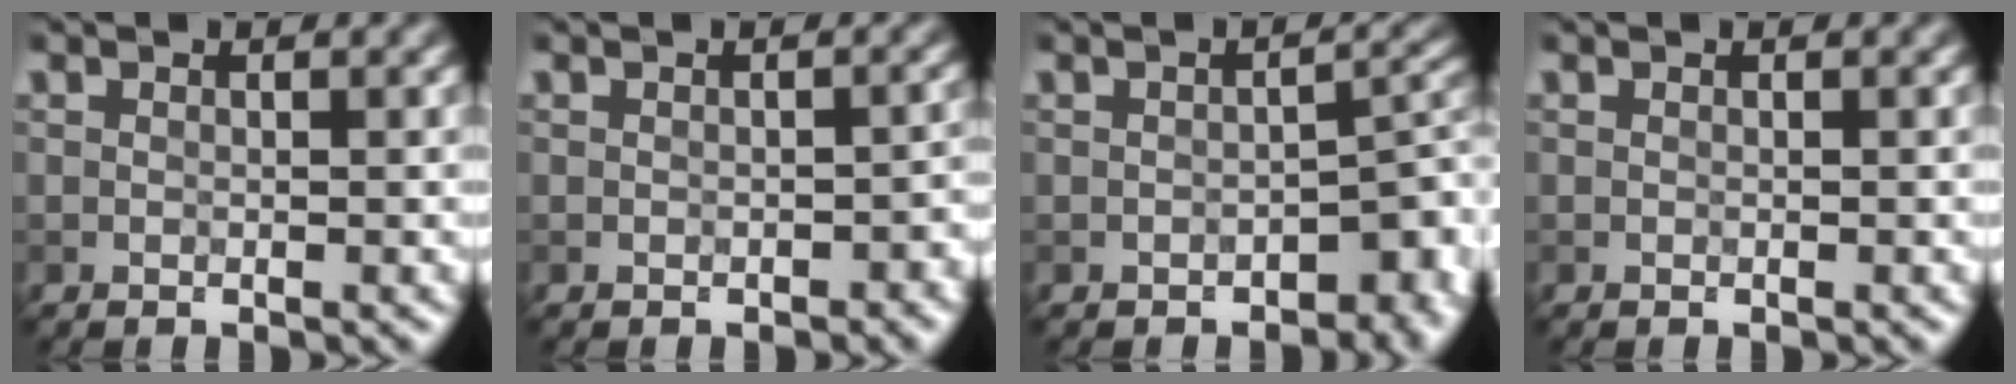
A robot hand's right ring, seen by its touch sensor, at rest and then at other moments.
{"total": 1.7, "force": [-0.6, 1.1, 1.1], "torque": [-0.015, -0.001, -0.006]}
{"total": 4.4, "force": [-1.9, 2.4, 3.2], "torque": [-0.026, 0.003, -0.028]}
{"total": 0.0}